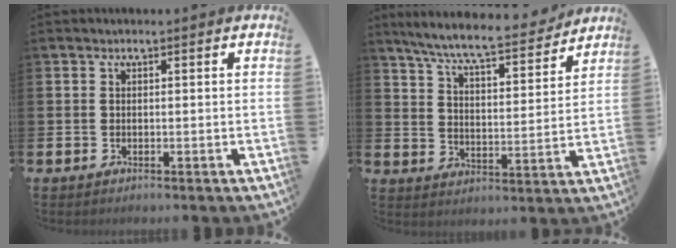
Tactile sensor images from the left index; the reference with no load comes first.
{"total": 8.2, "force": [7.5, 0.9, 3.1], "torque": [-0.088, -0.051, 0.128]}